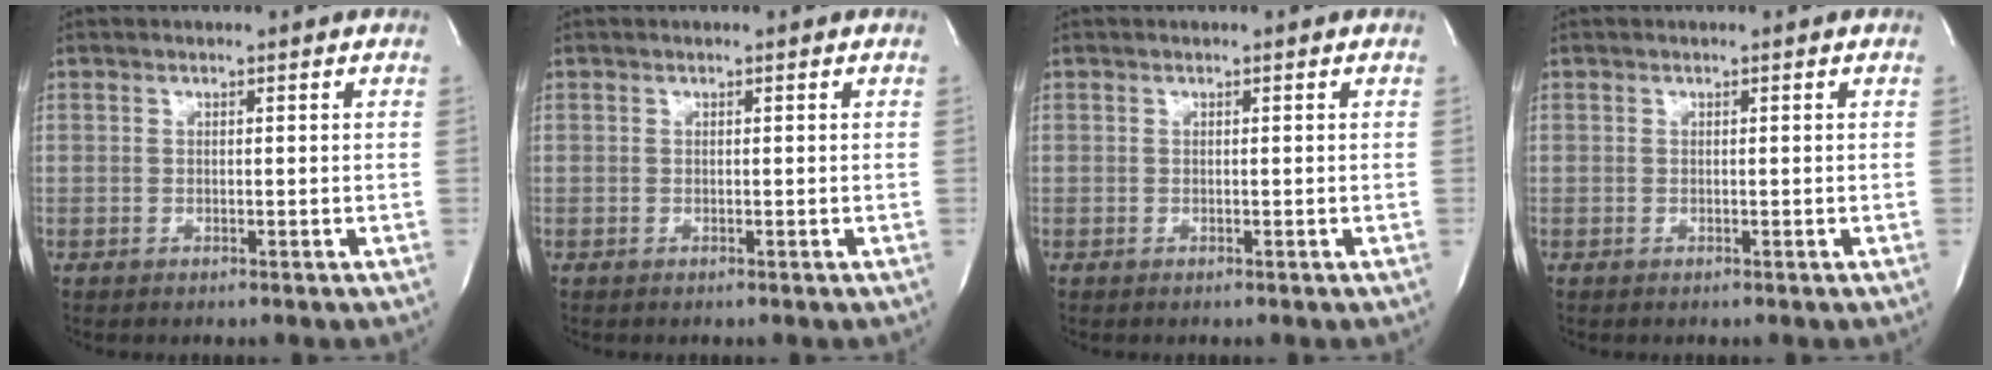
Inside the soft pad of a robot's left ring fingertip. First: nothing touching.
{"total": 0.0}
{"total": 0.0}
{"total": 0.0}